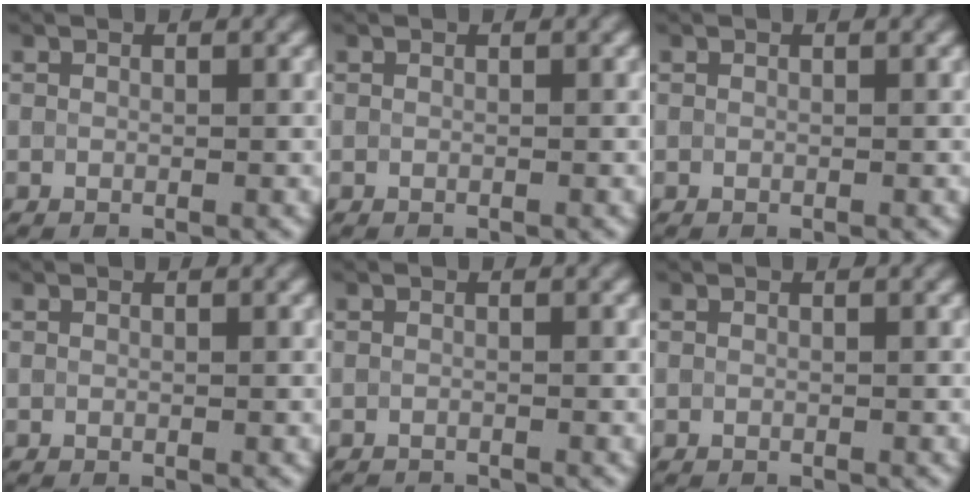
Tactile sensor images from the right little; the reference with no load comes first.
{"total": 0.0}
{"total": 0.0}
{"total": 0.0}
{"total": 1.1, "force": [-1.1, -0.1, 0.0], "torque": [0.000, -0.002, -0.019]}
{"total": 0.0}